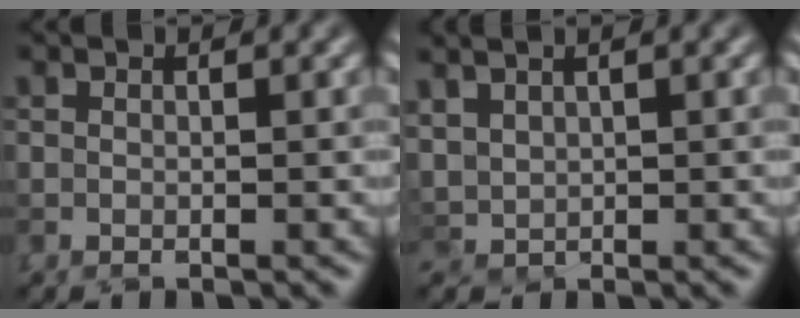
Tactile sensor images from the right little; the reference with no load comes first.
{"total": 1.6, "force": [1.6, 0.4, -0.3], "torque": [0.004, 0.007, 0.040]}